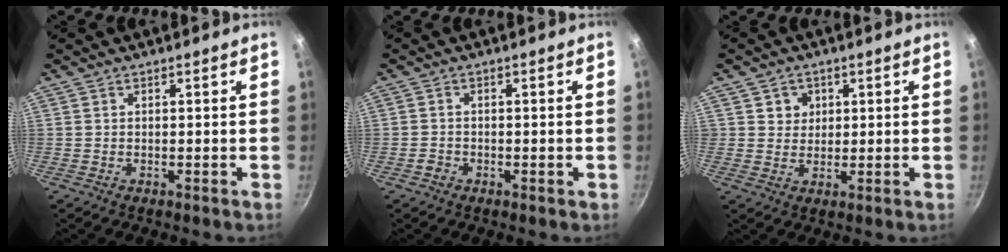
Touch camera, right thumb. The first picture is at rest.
{"total": 1.5, "force": [-0.9, 1.2, 0.4], "torque": [-0.005, 0.007, -0.014]}
{"total": 3.8, "force": [1.3, 3.5, 0.6], "torque": [0.020, 0.002, 0.020]}